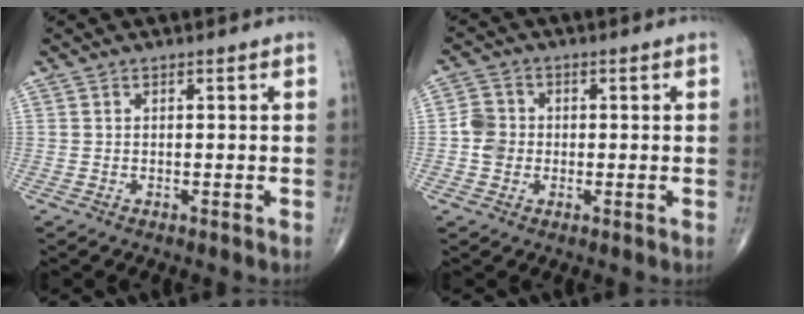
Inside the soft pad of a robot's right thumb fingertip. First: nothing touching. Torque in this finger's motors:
{"motor_torque": [0.02, 0.18, 0.22, -0.25, 0.04]}